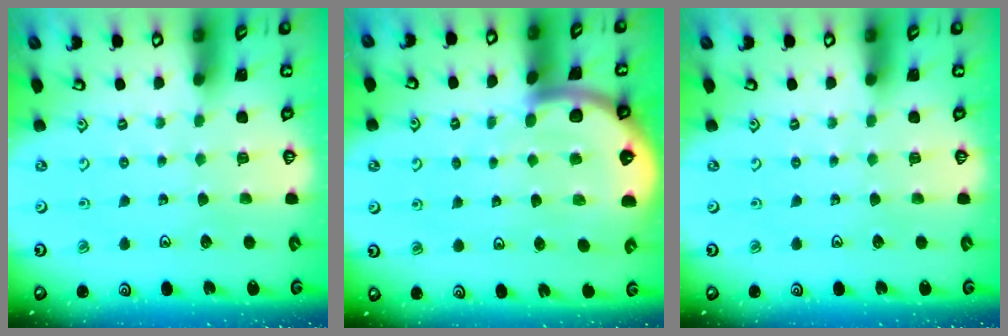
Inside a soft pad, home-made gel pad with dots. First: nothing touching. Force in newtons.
{"total": 5.4, "press": 5.4, "slide": 0.9}
{"total": 0.0}